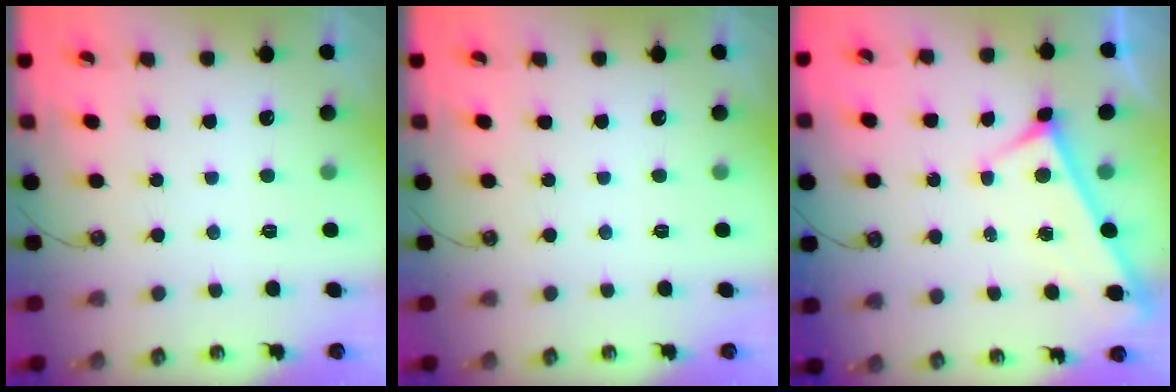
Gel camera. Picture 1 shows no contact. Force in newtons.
{"total": 0.0}
{"total": 4.0, "press": 4.0, "slide": 0.4}